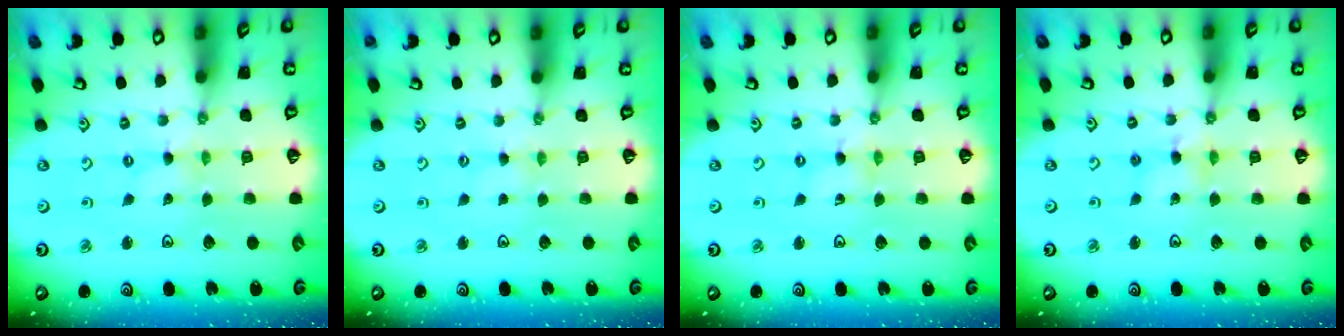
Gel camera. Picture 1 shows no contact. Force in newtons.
{"total": 1.0, "press": 1.0, "slide": 0.2}
{"total": 0.7, "press": 0.7, "slide": 0.2}
{"total": 3.8, "press": 3.8, "slide": 0.4}